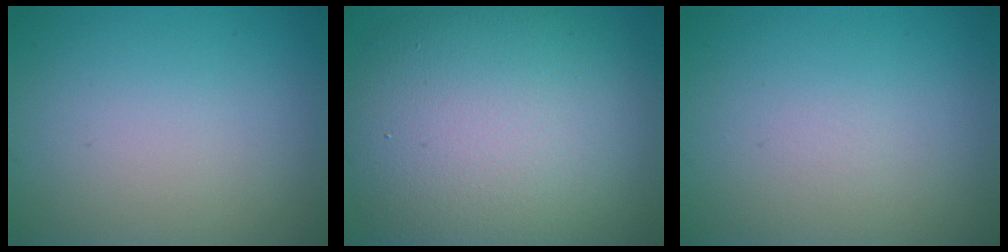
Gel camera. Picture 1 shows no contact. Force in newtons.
{"total": 13.9, "press": 13.9, "slide": 0.8}
{"total": 0.0}